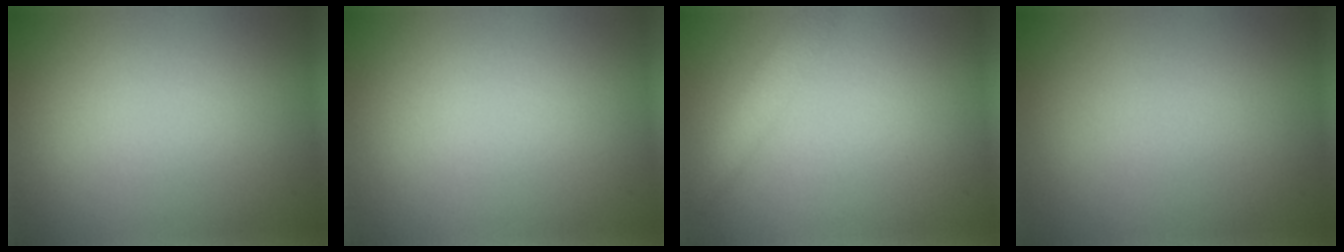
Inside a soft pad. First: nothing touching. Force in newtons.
{"total": 0.0}
{"total": 2.2, "press": 2.2, "slide": 0.2}
{"total": 0.0}